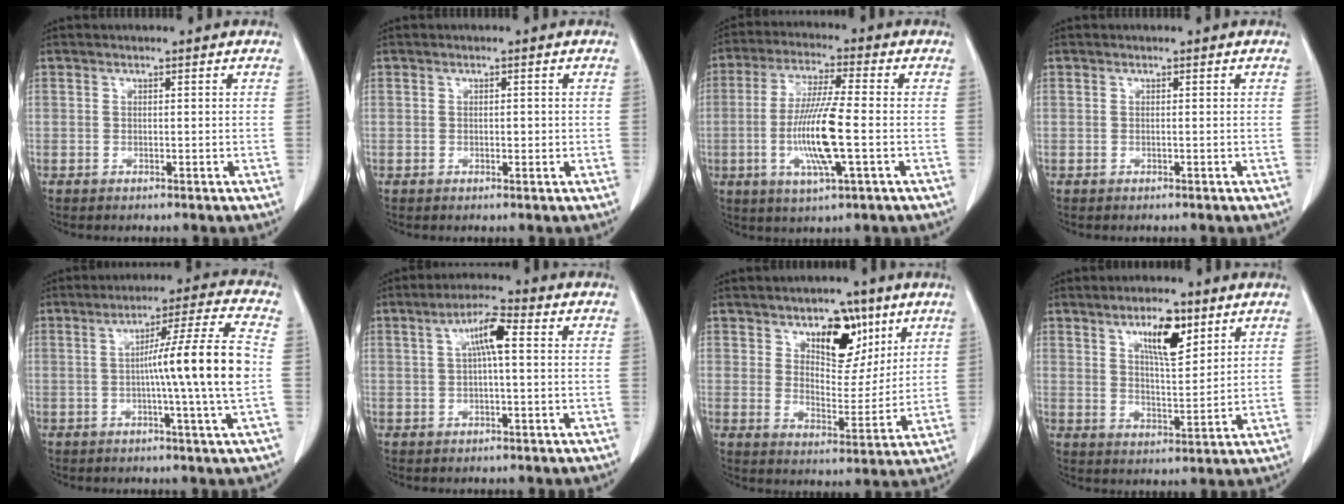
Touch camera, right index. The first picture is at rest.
{"total": 1.1, "force": [0.0, 0.6, 1.0], "torque": [-0.014, 0.000, 0.001]}
{"total": 11.5, "force": [-2.2, 0.6, 11.3], "torque": [-0.225, -0.011, -0.046]}
{"total": 0.0}
{"total": 12.2, "force": [-0.7, -2.2, 12.0], "torque": [-0.190, 0.000, -0.013]}
{"total": 5.5, "force": [1.1, 0.8, 5.3], "torque": [-0.098, 0.015, 0.017]}
{"total": 9.6, "force": [5.3, 5.3, 6.0], "torque": [-0.084, 0.004, 0.087]}
{"total": 8.0, "force": [4.4, 2.2, 6.3], "torque": [-0.110, -0.001, 0.076]}